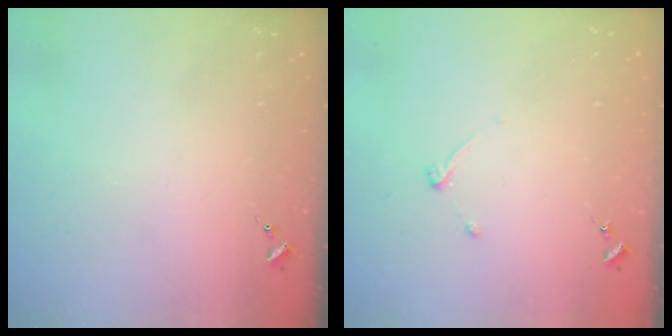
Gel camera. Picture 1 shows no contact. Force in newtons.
{"total": 3.2, "press": 3.2, "slide": 0.5}